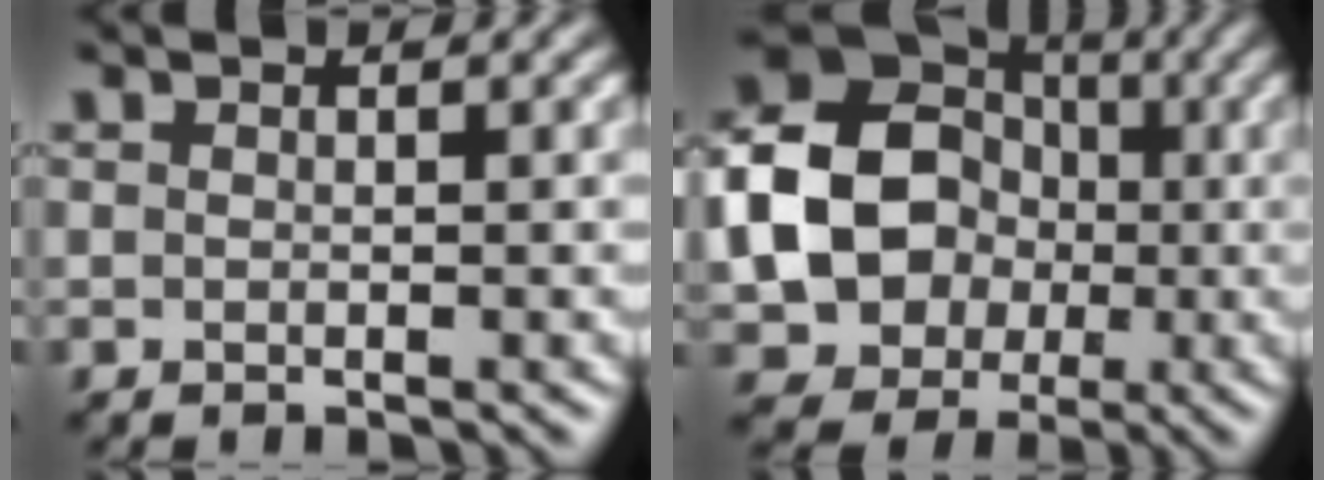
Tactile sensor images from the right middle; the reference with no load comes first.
{"total": 13.0, "force": [-1.0, 11.0, 6.8], "torque": [-0.126, 0.000, -0.043]}